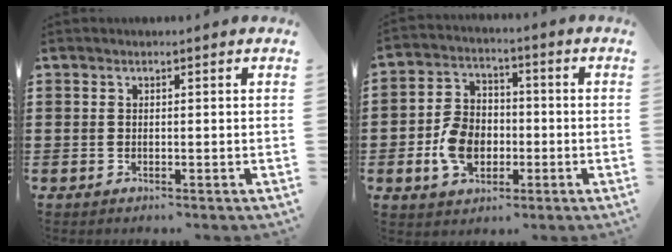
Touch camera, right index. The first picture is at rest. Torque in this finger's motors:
{"motor_torque": [1.07, -1.07, 0.42, 0.09]}